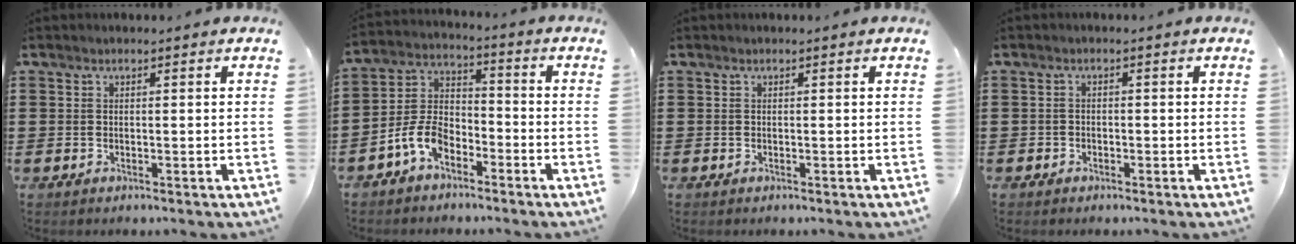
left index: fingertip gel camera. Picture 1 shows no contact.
{"total": 7.2, "force": [-4.4, 3.9, 4.1], "torque": [-0.113, 0.004, -0.093]}
{"total": 0.0}
{"total": 1.0, "force": [-0.8, 0.6, 0.0], "torque": [-0.003, 0.003, -0.019]}